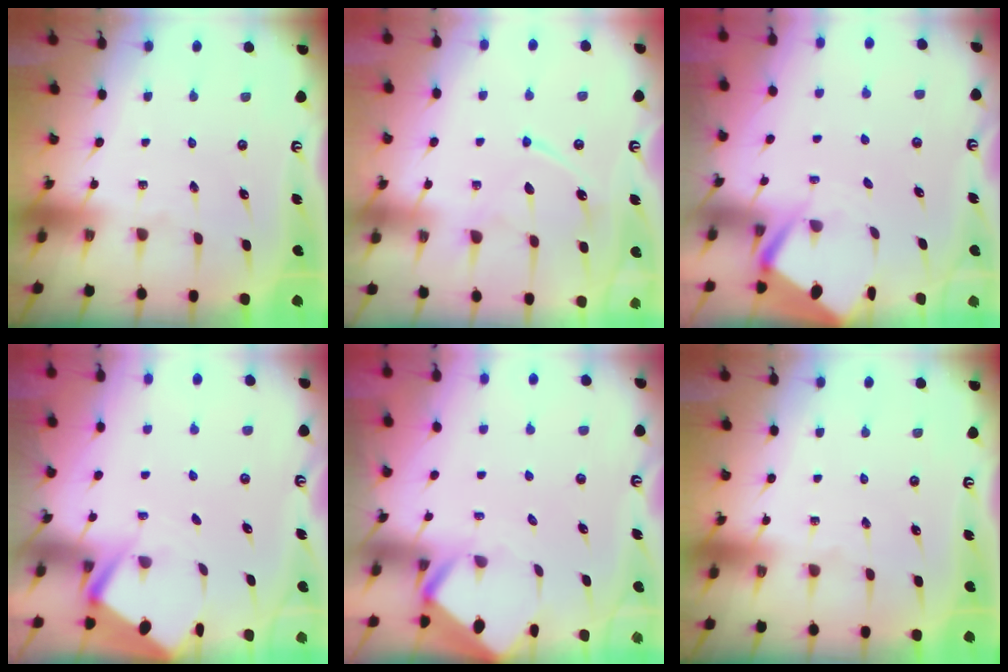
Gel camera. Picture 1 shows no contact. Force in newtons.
{"total": 10.7, "press": 10.6, "slide": 1.1}
{"total": 3.6, "press": 3.6, "slide": 0.4}
{"total": 2.9, "press": 2.8, "slide": 0.4}
{"total": 2.6, "press": 2.6, "slide": 0.1}
{"total": 0.0}